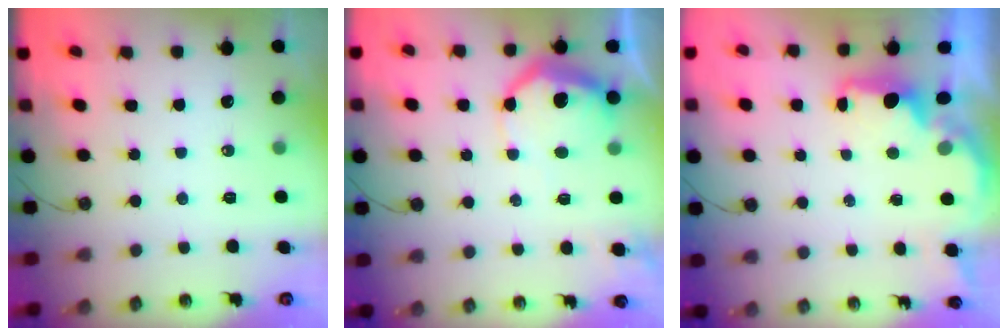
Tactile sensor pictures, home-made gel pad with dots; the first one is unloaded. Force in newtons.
{"total": 11.8, "press": 11.7, "slide": 1.0}
{"total": 1.8, "press": 1.7, "slide": 0.6}